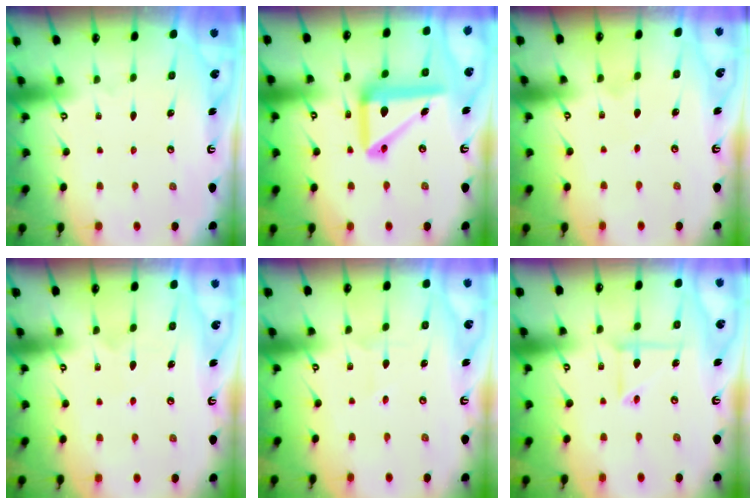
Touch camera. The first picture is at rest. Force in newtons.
{"total": 16.1, "press": 15.9, "slide": 2.9}
{"total": 3.3, "press": 3.3, "slide": 0.4}
{"total": 5.4, "press": 5.4, "slide": 0.6}
{"total": 2.0, "press": 1.9, "slide": 0.5}
{"total": 6.3, "press": 6.3, "slide": 0.5}